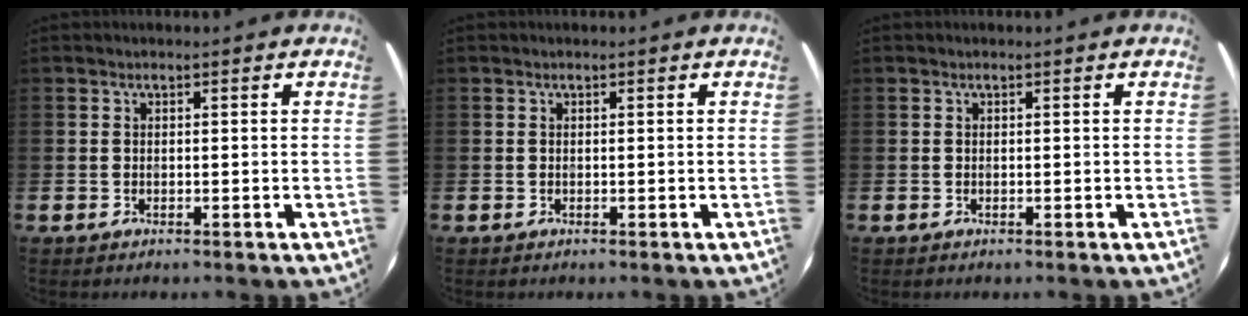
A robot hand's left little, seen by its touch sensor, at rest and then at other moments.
{"total": 0.0}
{"total": 0.0}